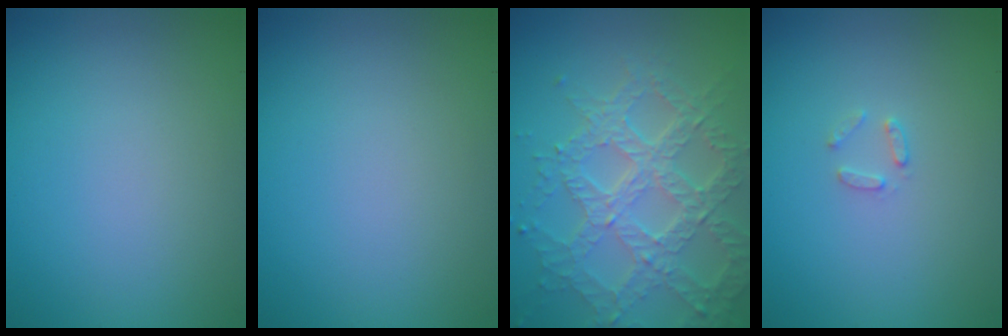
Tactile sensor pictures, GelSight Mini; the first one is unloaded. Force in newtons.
{"total": 0.0}
{"total": 7.0, "press": 5.2, "slide": 4.7}
{"total": 1.0, "press": 1.0, "slide": 0.2}